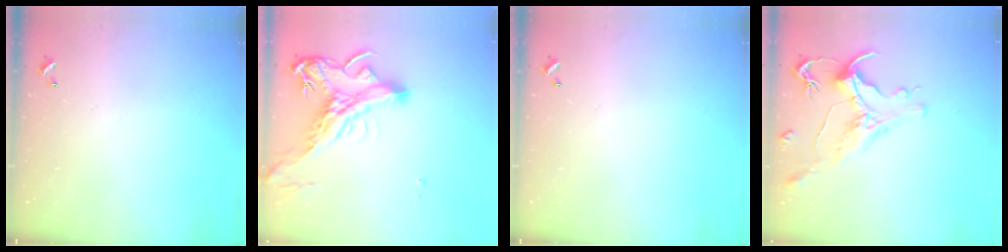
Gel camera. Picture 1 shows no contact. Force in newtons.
{"total": 4.6, "press": 4.3, "slide": 1.7}
{"total": 0.0}
{"total": 1.6, "press": 1.0, "slide": 1.3}